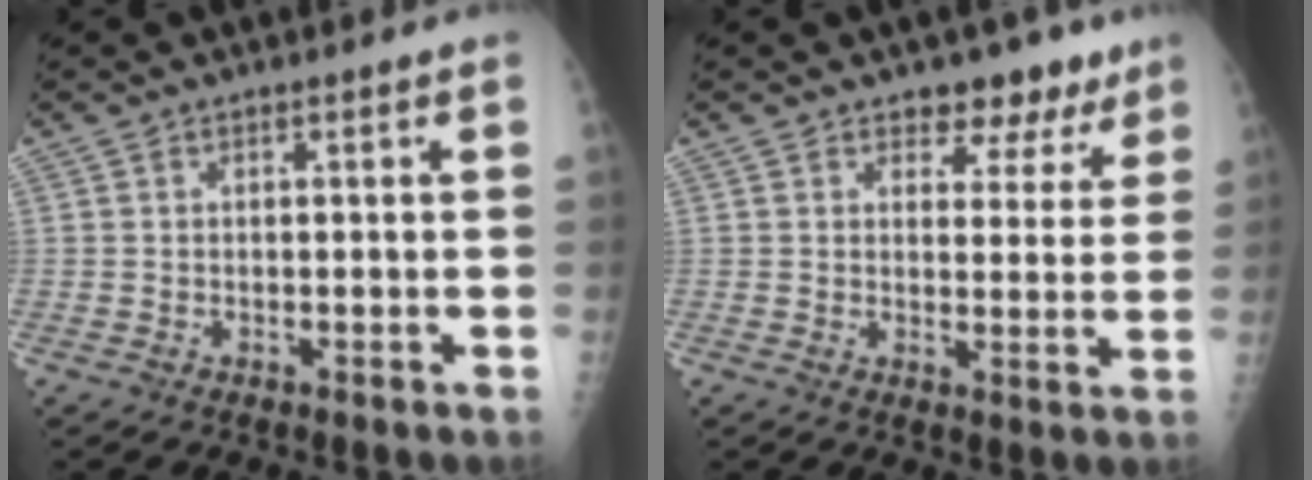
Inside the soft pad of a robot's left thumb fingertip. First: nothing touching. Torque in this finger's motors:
{"motor_torque": [0.20, -0.16, 0.35, -0.12, 0.02]}